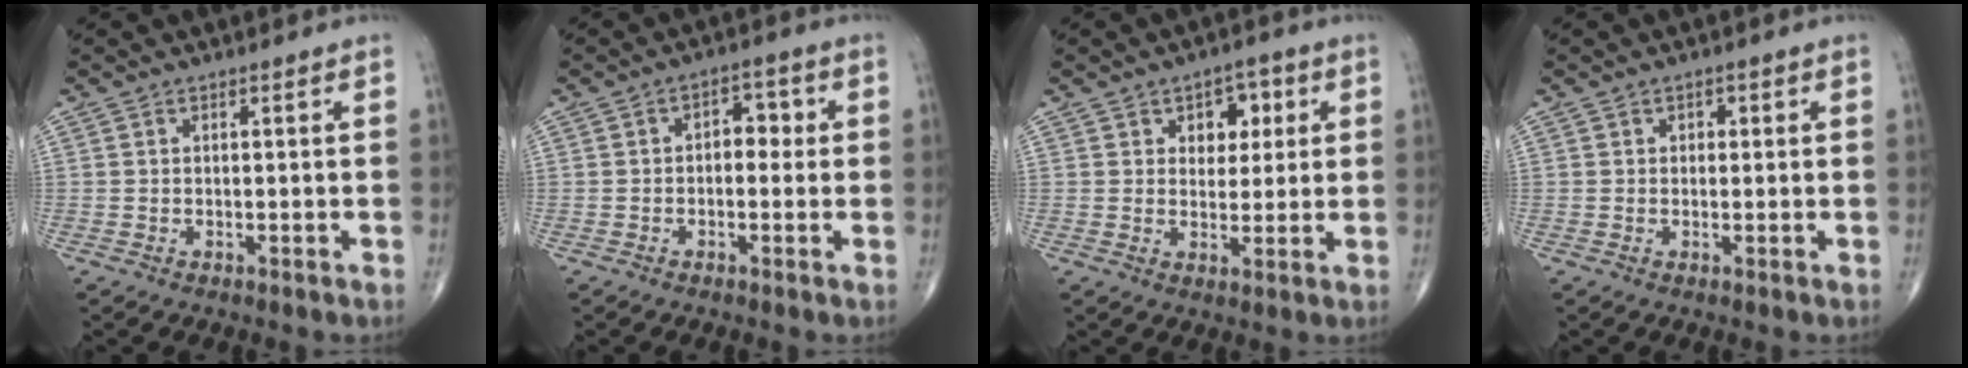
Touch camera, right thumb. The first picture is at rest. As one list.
[{"total": 4.3, "force": [0.2, 2.9, 3.2], "torque": [-0.020, 0.016, -0.007]}, {"total": 6.1, "force": [2.2, 4.2, 3.9], "torque": [-0.016, -0.007, 0.027]}, {"total": 1.3, "force": [0.4, 1.0, 0.7], "torque": [0.000, 0.001, 0.002]}]